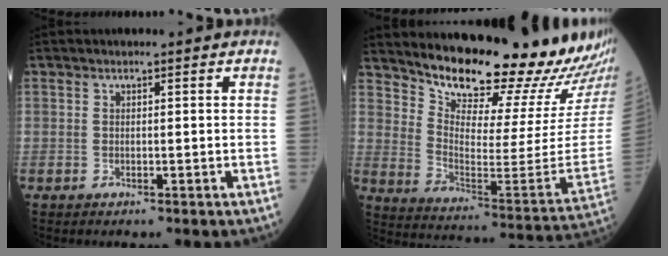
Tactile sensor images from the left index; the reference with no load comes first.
{"total": 22.4, "force": [20.9, 1.7, 7.7], "torque": [-0.137, -0.123, 0.286]}